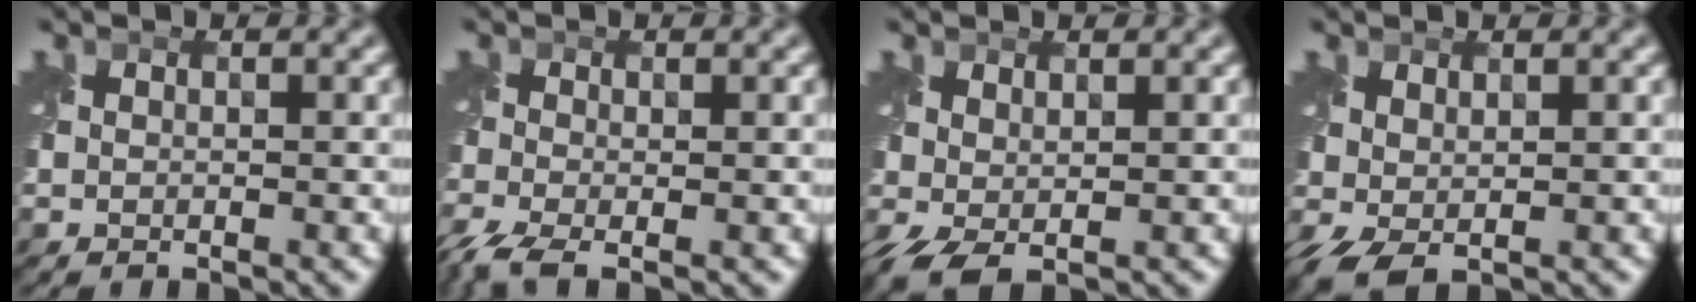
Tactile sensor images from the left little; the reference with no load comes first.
{"total": 4.3, "force": [-2.9, 1.3, 3.0], "torque": [-0.072, -0.018, -0.064]}
{"total": 2.6, "force": [-0.3, 1.1, 2.4], "torque": [-0.059, -0.002, -0.008]}
{"total": 2.4, "force": [-0.1, 1.0, 2.1], "torque": [-0.054, -0.001, -0.002]}